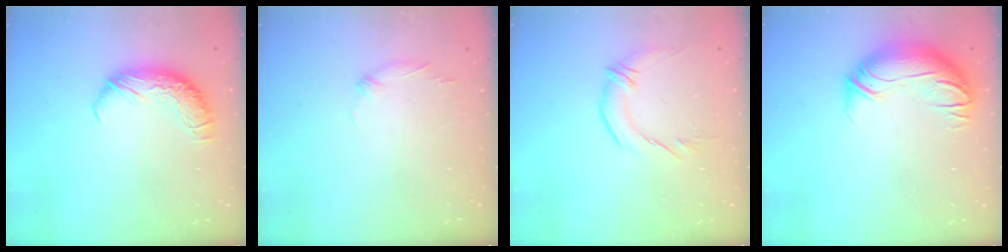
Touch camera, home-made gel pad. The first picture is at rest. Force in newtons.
{"total": 5.8, "press": 5.7, "slide": 1.2}
{"total": 2.0, "press": 0.3, "slide": 2.0}
{"total": 3.0, "press": 0.6, "slide": 2.9}